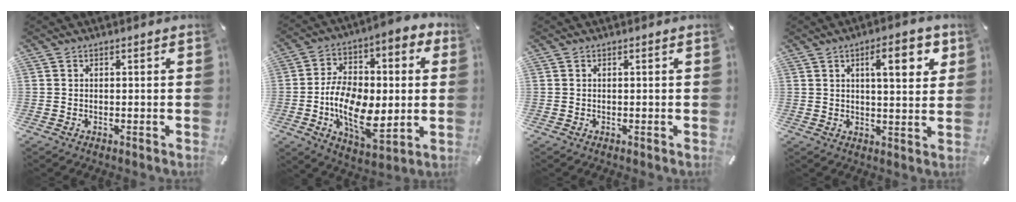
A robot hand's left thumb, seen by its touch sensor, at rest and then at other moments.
{"total": 17.0, "force": [-1.8, 10.4, 13.4], "torque": [-0.248, -0.006, -0.036]}
{"total": 0.0}
{"total": 9.7, "force": [4.1, 3.1, 8.3], "torque": [-0.112, -0.013, 0.056]}